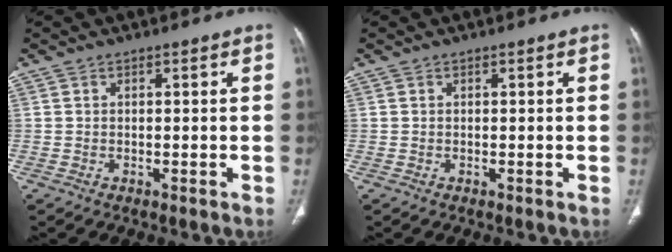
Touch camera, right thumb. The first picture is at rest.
{"total": 0.0}